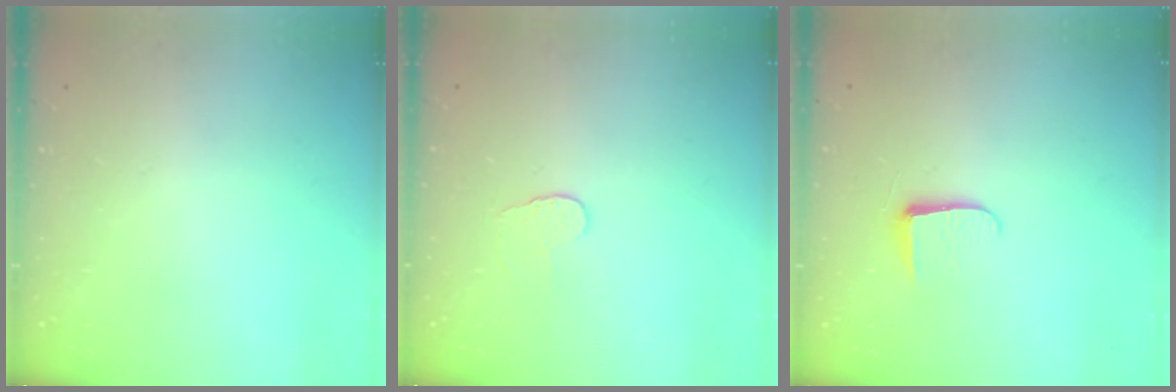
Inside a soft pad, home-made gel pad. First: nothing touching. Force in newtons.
{"total": 3.1, "press": 3.1, "slide": 0.3}
{"total": 5.4, "press": 5.4, "slide": 0.7}